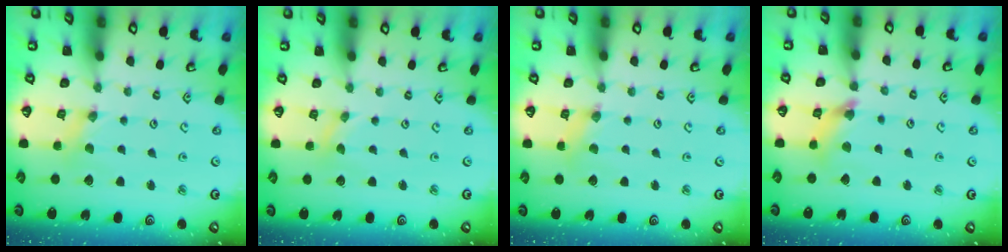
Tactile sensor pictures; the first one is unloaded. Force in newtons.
{"total": 0.0}
{"total": 2.4, "press": 2.4, "slide": 0.3}
{"total": 6.6, "press": 6.6, "slide": 0.6}